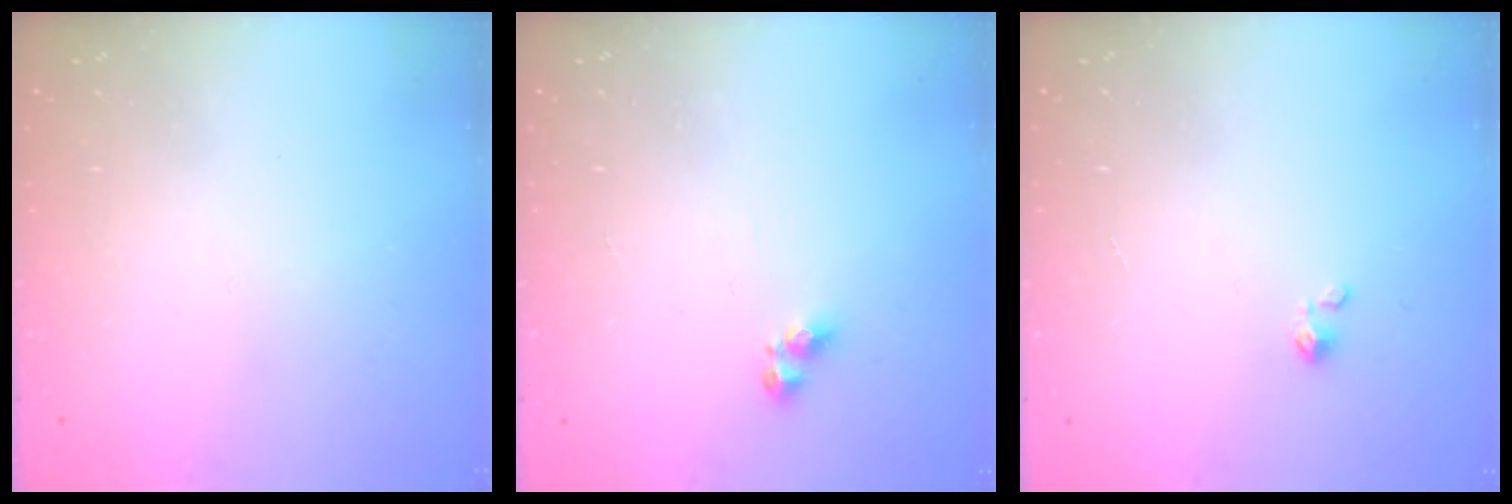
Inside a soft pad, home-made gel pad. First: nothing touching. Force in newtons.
{"total": 5.5, "press": 5.5, "slide": 0.6}
{"total": 2.3, "press": 2.2, "slide": 0.3}